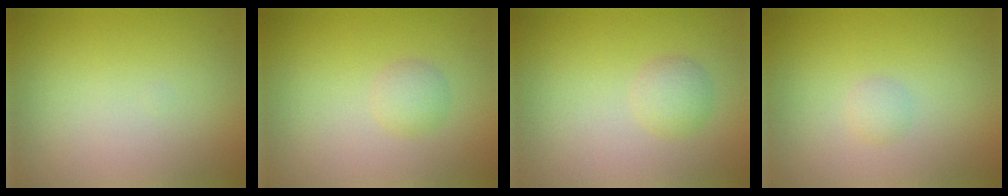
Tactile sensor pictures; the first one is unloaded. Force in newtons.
{"total": 1.4, "press": 1.4, "slide": 0.1}
{"total": 1.7, "press": 1.7, "slide": 0.1}
{"total": 0.9, "press": 0.8, "slide": 0.1}